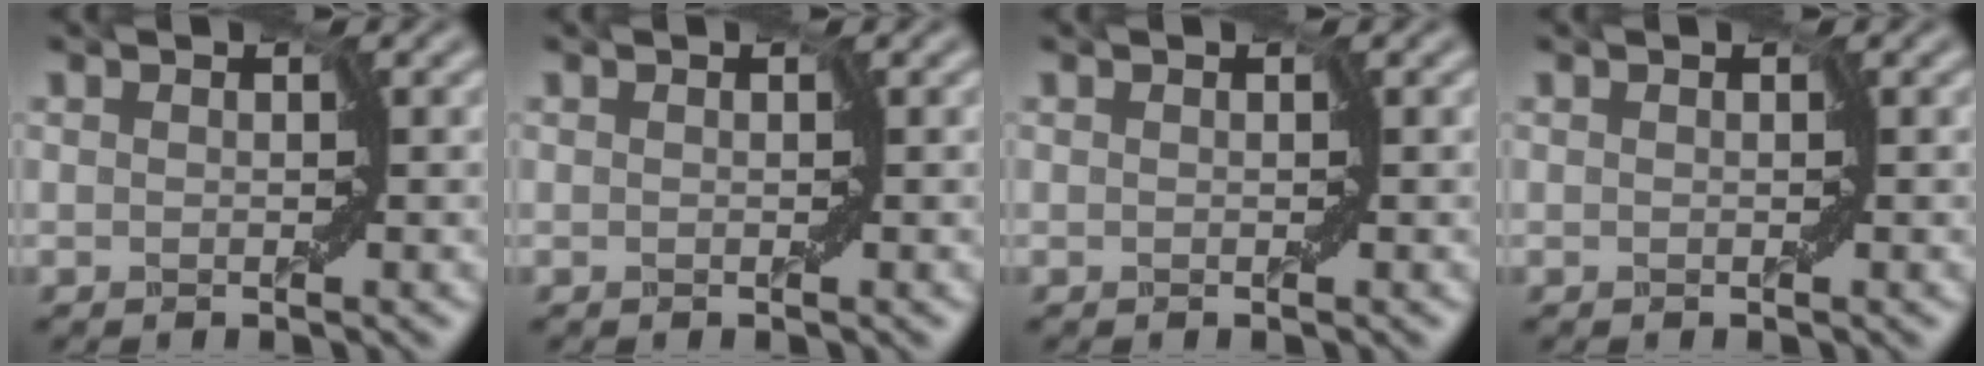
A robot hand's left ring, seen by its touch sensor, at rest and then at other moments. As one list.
[{"total": 0.0}, {"total": 0.0}, {"total": 0.0}]